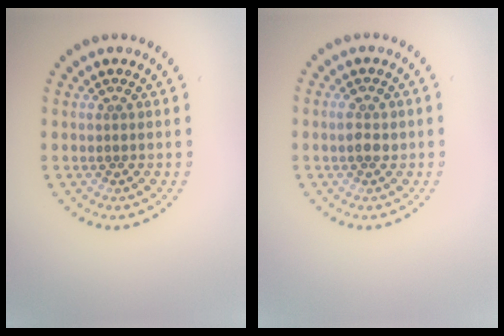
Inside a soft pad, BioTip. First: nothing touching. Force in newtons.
{"total": 1.7, "press": 1.7, "slide": 0.4}